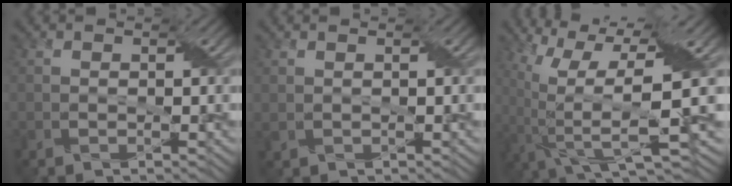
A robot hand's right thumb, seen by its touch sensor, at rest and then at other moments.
{"total": 0.7, "force": [0.5, 0.2, 0.5], "torque": [-0.016, 0.002, 0.012]}
{"total": 14.0, "force": [1.0, 3.3, 13.6], "torque": [-0.269, -0.012, 0.039]}